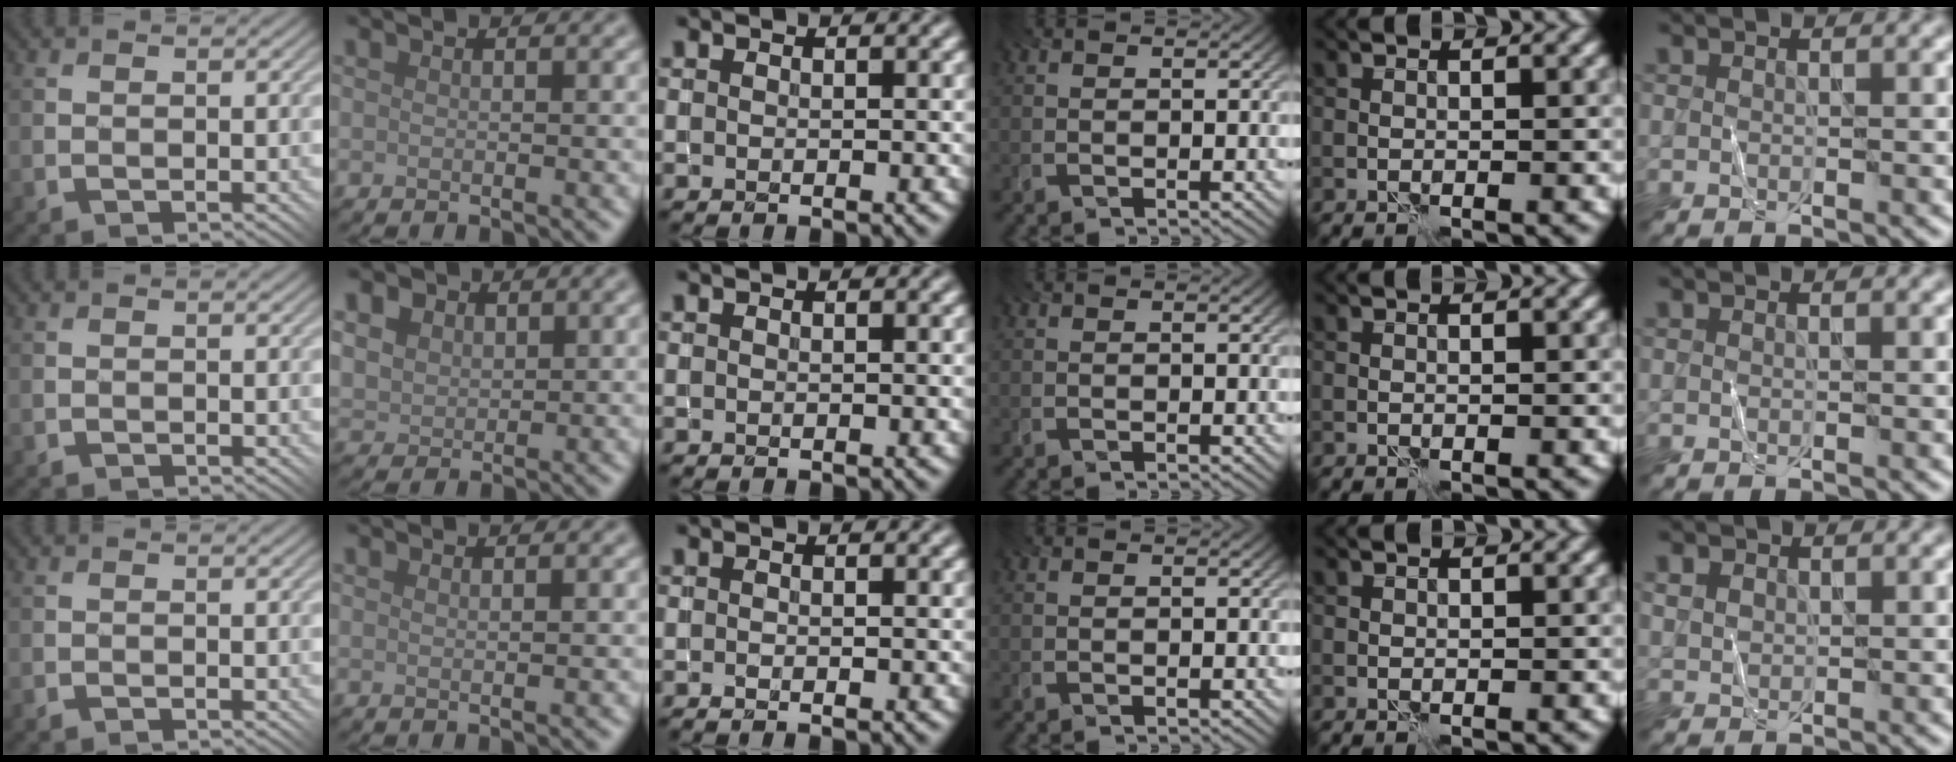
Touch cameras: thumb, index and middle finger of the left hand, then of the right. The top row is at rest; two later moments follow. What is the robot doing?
{"motion": "fold", "object": "shorts"}